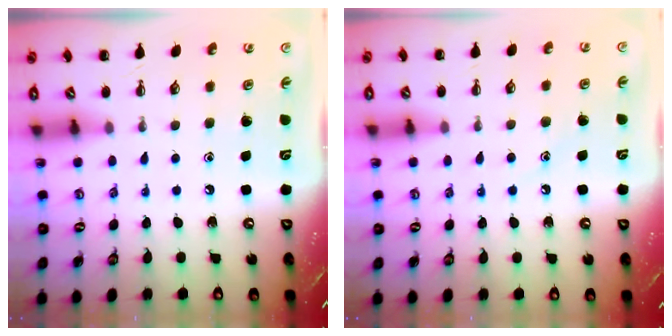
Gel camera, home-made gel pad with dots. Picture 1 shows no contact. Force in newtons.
{"total": 6.6, "press": 6.5, "slide": 1.4}